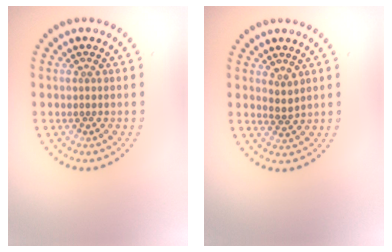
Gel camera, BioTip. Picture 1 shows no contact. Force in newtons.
{"total": 1.3, "press": 0.9, "slide": 0.9}